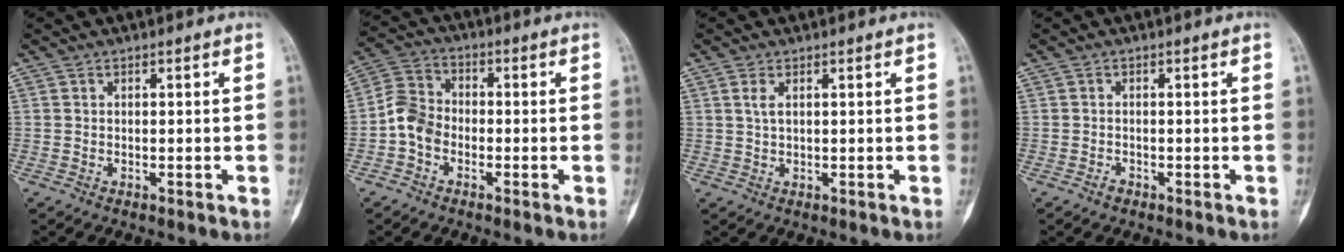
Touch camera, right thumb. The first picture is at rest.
{"total": 6.4, "force": [-2.1, 4.9, 3.6], "torque": [-0.058, 0.024, -0.054]}
{"total": 1.0, "force": [0.4, 0.5, 0.7], "torque": [-0.015, 0.004, 0.008]}
{"total": 1.0, "force": [-0.7, 0.7, 0.3], "torque": [-0.004, 0.002, -0.014]}